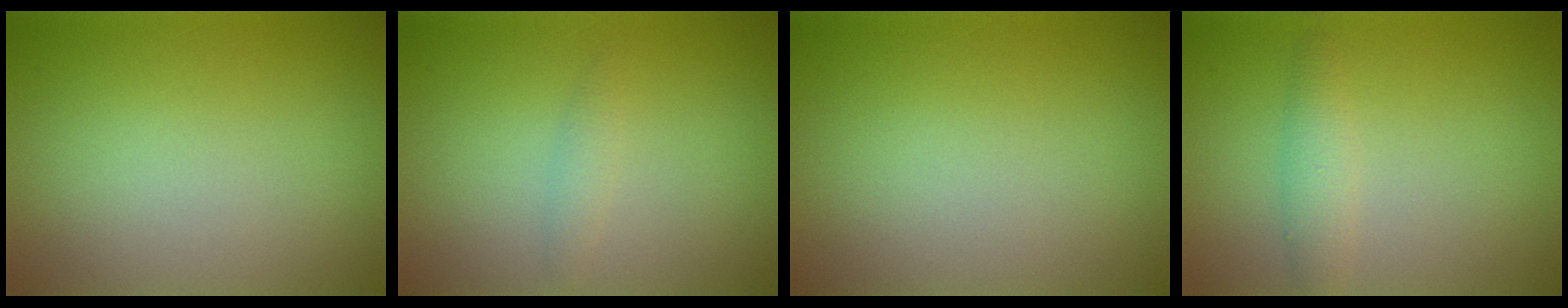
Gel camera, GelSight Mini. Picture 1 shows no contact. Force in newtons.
{"total": 1.0, "press": 1.0, "slide": 0.1}
{"total": 0.0}
{"total": 1.9, "press": 1.9, "slide": 0.0}